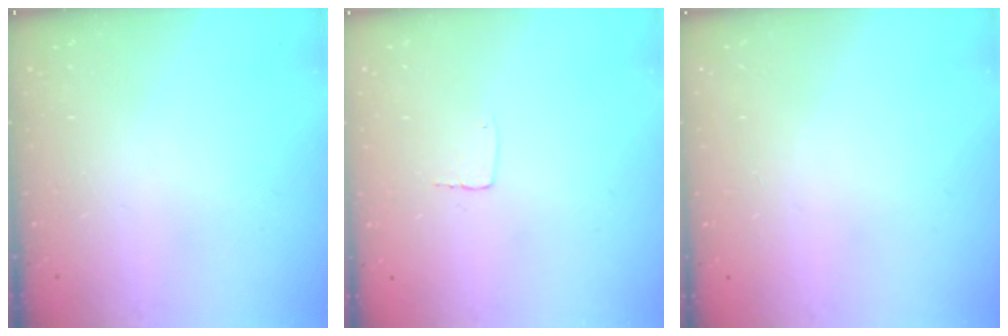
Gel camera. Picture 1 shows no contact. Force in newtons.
{"total": 2.7, "press": 2.7, "slide": 0.1}
{"total": 0.0}